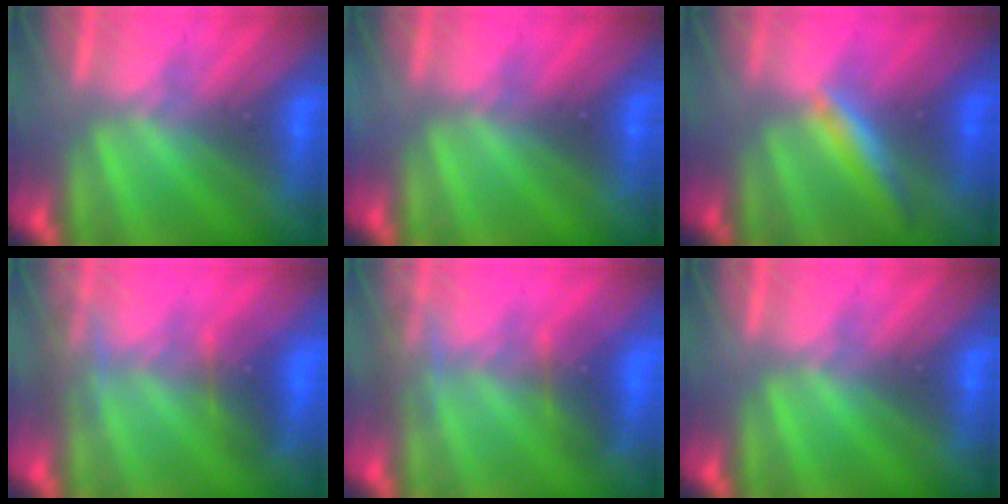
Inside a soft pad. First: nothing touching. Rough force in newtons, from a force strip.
{"total": 3.4}
{"total": 1.6}
{"total": 3.2}
{"total": 3.2}
{"total": 0.0}